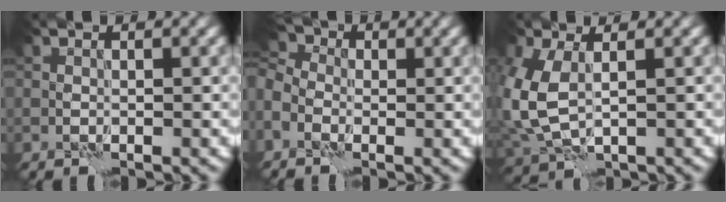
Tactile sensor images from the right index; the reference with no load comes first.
{"total": 5.3, "force": [-1.0, 4.0, 3.4], "torque": [-0.085, 0.014, -0.019]}
{"total": 6.1, "force": [0.5, 3.6, 4.9], "torque": [-0.139, -0.004, 0.015]}